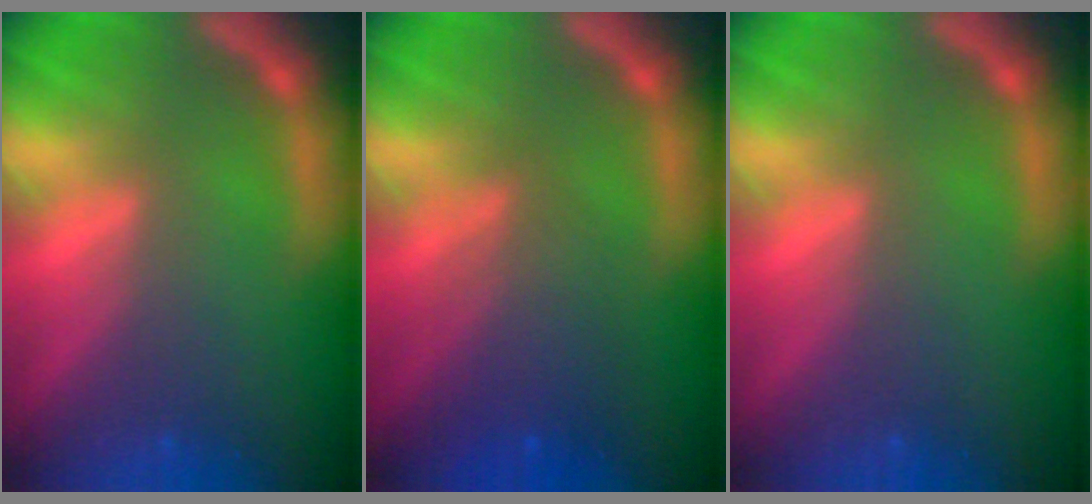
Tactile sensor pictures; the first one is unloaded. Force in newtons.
{"total": 4.1}
{"total": 0.0}